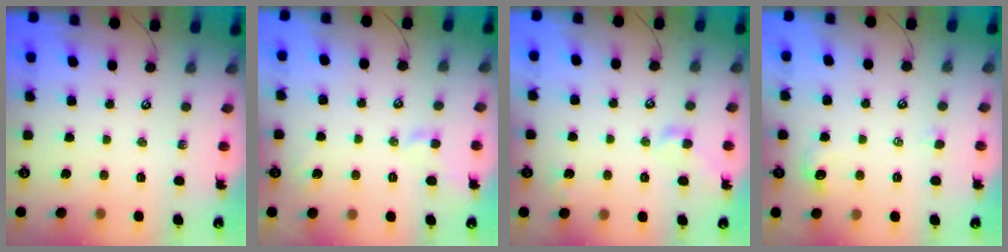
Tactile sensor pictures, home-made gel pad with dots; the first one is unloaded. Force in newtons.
{"total": 0.5, "press": 0.2, "slide": 0.5}
{"total": 4.5, "press": 4.4, "slide": 0.9}
{"total": 0.8, "press": 0.4, "slide": 0.7}